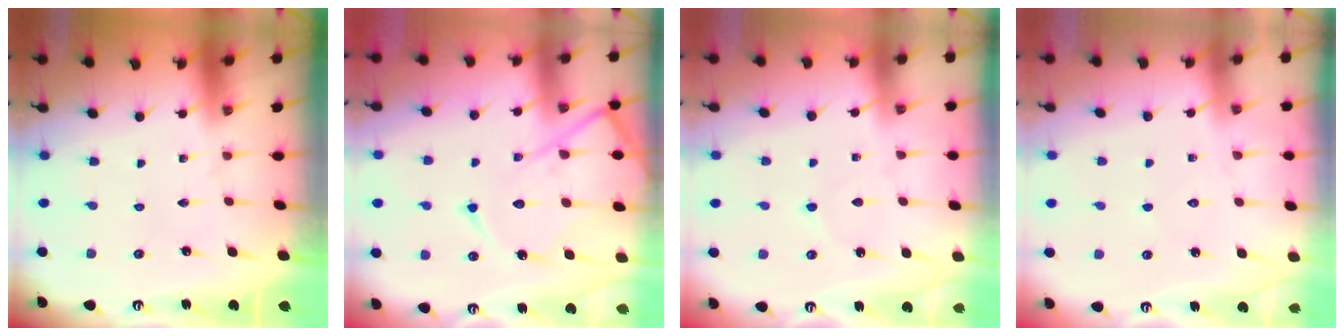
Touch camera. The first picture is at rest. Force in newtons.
{"total": 15.5, "press": 15.4, "slide": 1.4}
{"total": 3.6, "press": 3.5, "slide": 0.4}
{"total": 4.6, "press": 4.6, "slide": 0.6}